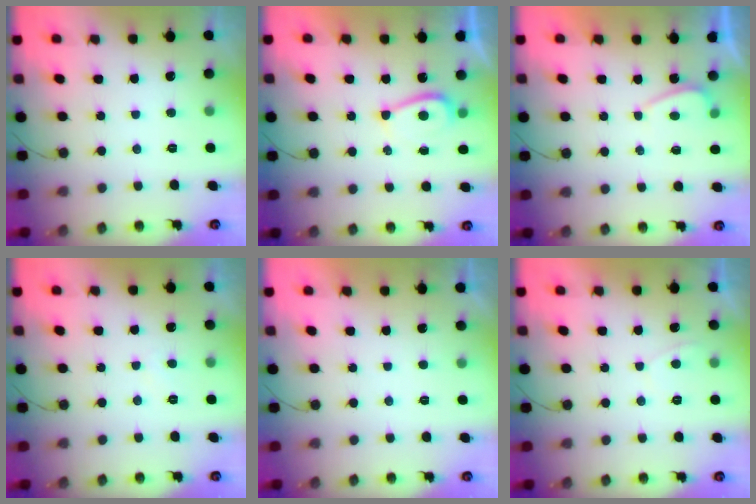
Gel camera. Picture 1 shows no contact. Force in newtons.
{"total": 4.7, "press": 4.7, "slide": 0.3}
{"total": 0.6, "press": 0.4, "slide": 0.5}
{"total": 1.6, "press": 1.6, "slide": 0.4}
{"total": 2.2, "press": 2.2, "slide": 0.4}
{"total": 0.5, "press": 0.2, "slide": 0.5}